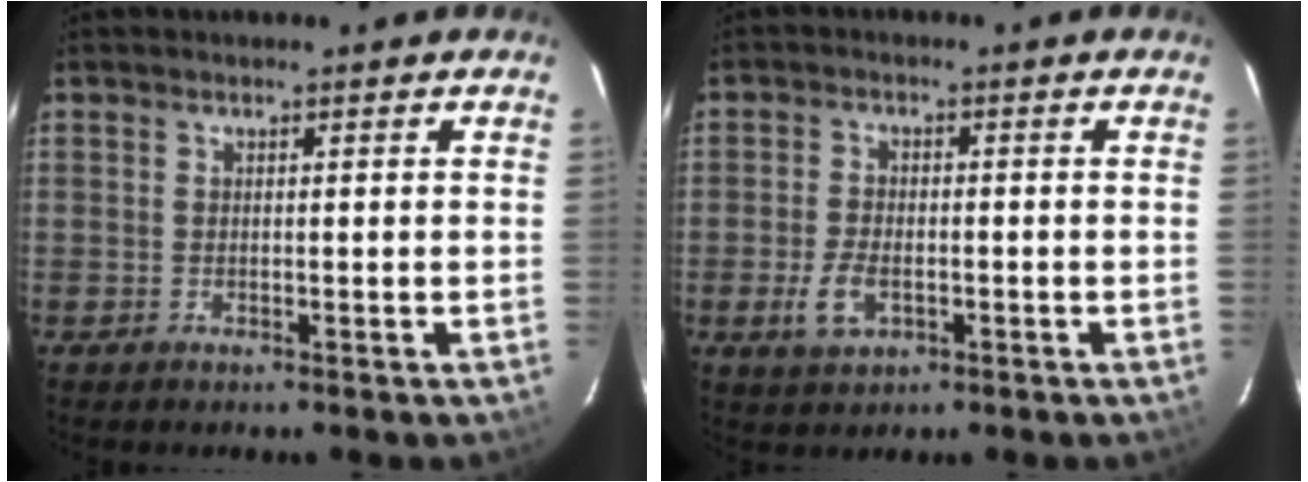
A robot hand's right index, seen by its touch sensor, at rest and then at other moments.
{"total": 5.4, "force": [-2.0, 3.2, 3.9], "torque": [-0.090, -0.004, -0.033]}